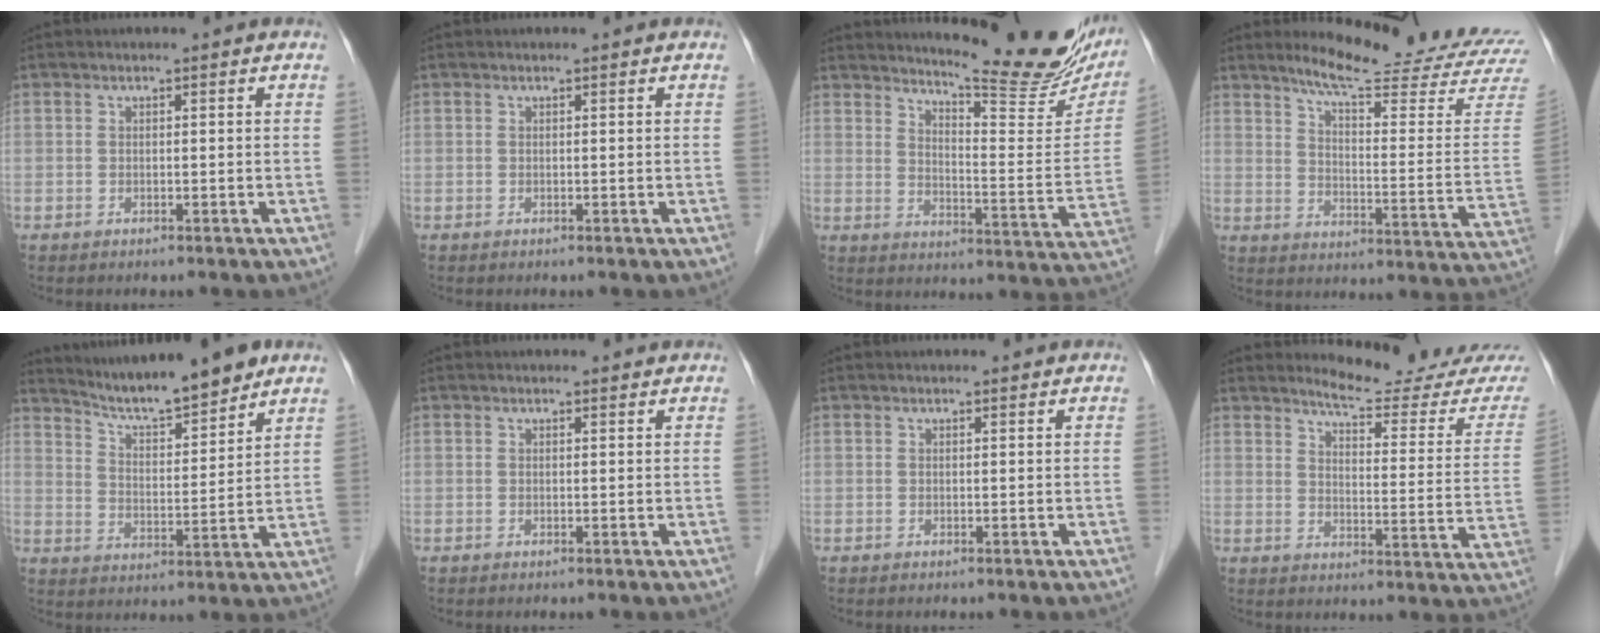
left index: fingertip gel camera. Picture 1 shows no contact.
{"total": 0.6, "force": [0.6, 0.1, 0.1], "torque": [-0.006, 0.006, 0.007]}
{"total": 19.7, "force": [17.2, 2.5, 9.3], "torque": [-0.126, -0.069, 0.214]}
{"total": 21.0, "force": [19.2, -0.1, 8.5], "torque": [-0.128, -0.098, 0.239]}
{"total": 11.9, "force": [10.7, 0.6, 5.2], "torque": [-0.087, 0.004, 0.176]}
{"total": 1.9, "force": [1.8, 0.3, 0.2], "torque": [-0.011, 0.001, 0.020]}
{"total": 1.5, "force": [1.5, 0.2, 0.2], "torque": [-0.010, 0.003, 0.017]}
{"total": 15.0, "force": [14.7, -0.1, 3.3], "torque": [-0.040, -0.099, 0.167]}